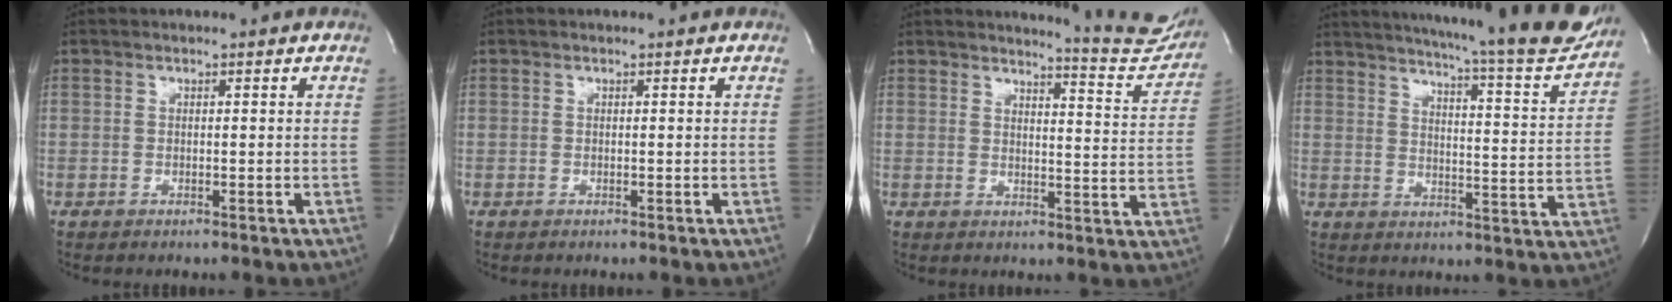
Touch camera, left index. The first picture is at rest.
{"total": 0.0}
{"total": 10.0, "force": [10.0, -0.1, 0.7], "torque": [-0.007, -0.075, 0.103]}
{"total": 23.8, "force": [21.4, 1.2, 10.4], "torque": [-0.161, -0.072, 0.260]}